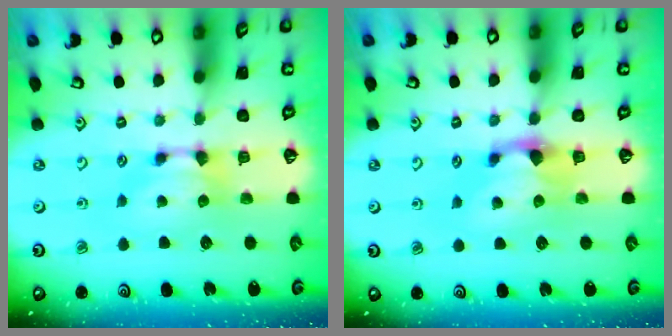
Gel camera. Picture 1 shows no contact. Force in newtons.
{"total": 1.1, "press": 0.6, "slide": 0.9}